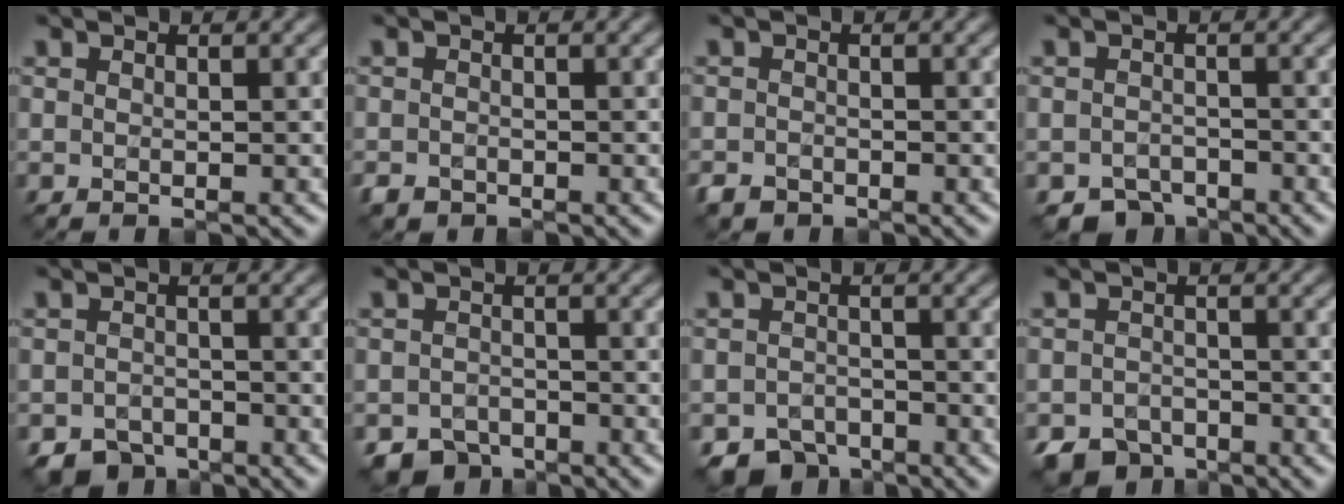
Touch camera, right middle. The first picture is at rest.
{"total": 1.4, "force": [-1.0, 0.9, 0.3], "torque": [-0.007, -0.007, -0.020]}
{"total": 1.8, "force": [-1.4, 1.0, 0.3], "torque": [-0.005, -0.006, -0.031]}
{"total": 3.0, "force": [-2.6, 1.6, 0.5], "torque": [-0.002, -0.009, -0.049]}
{"total": 3.4, "force": [-2.9, 1.8, 0.7], "torque": [-0.005, -0.009, -0.055]}
{"total": 3.4, "force": [-2.9, 1.8, 0.6], "torque": [-0.004, -0.009, -0.056]}
{"total": 3.9, "force": [-3.2, 2.0, 0.8], "torque": [-0.006, -0.010, -0.063]}
{"total": 3.9, "force": [-3.2, 2.1, 0.8], "torque": [-0.009, -0.009, -0.061]}